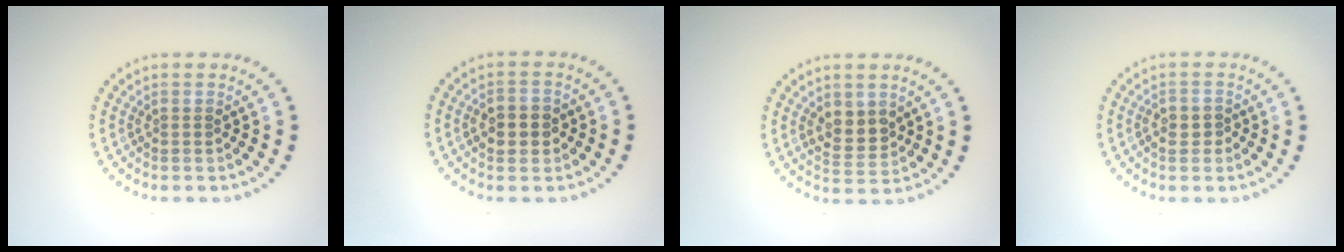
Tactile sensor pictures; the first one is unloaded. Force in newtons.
{"total": 2.7, "press": 2.7, "slide": 0.5}
{"total": 2.7, "press": 2.6, "slide": 0.8}
{"total": 1.3, "press": 1.2, "slide": 0.4}